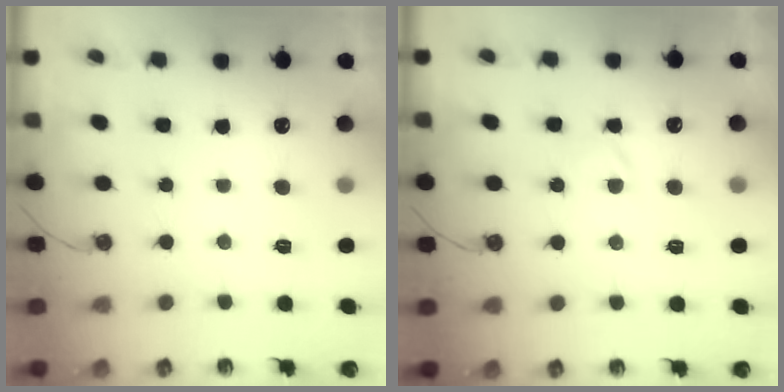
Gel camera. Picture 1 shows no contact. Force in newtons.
{"total": 2.8, "press": 2.8, "slide": 0.4}